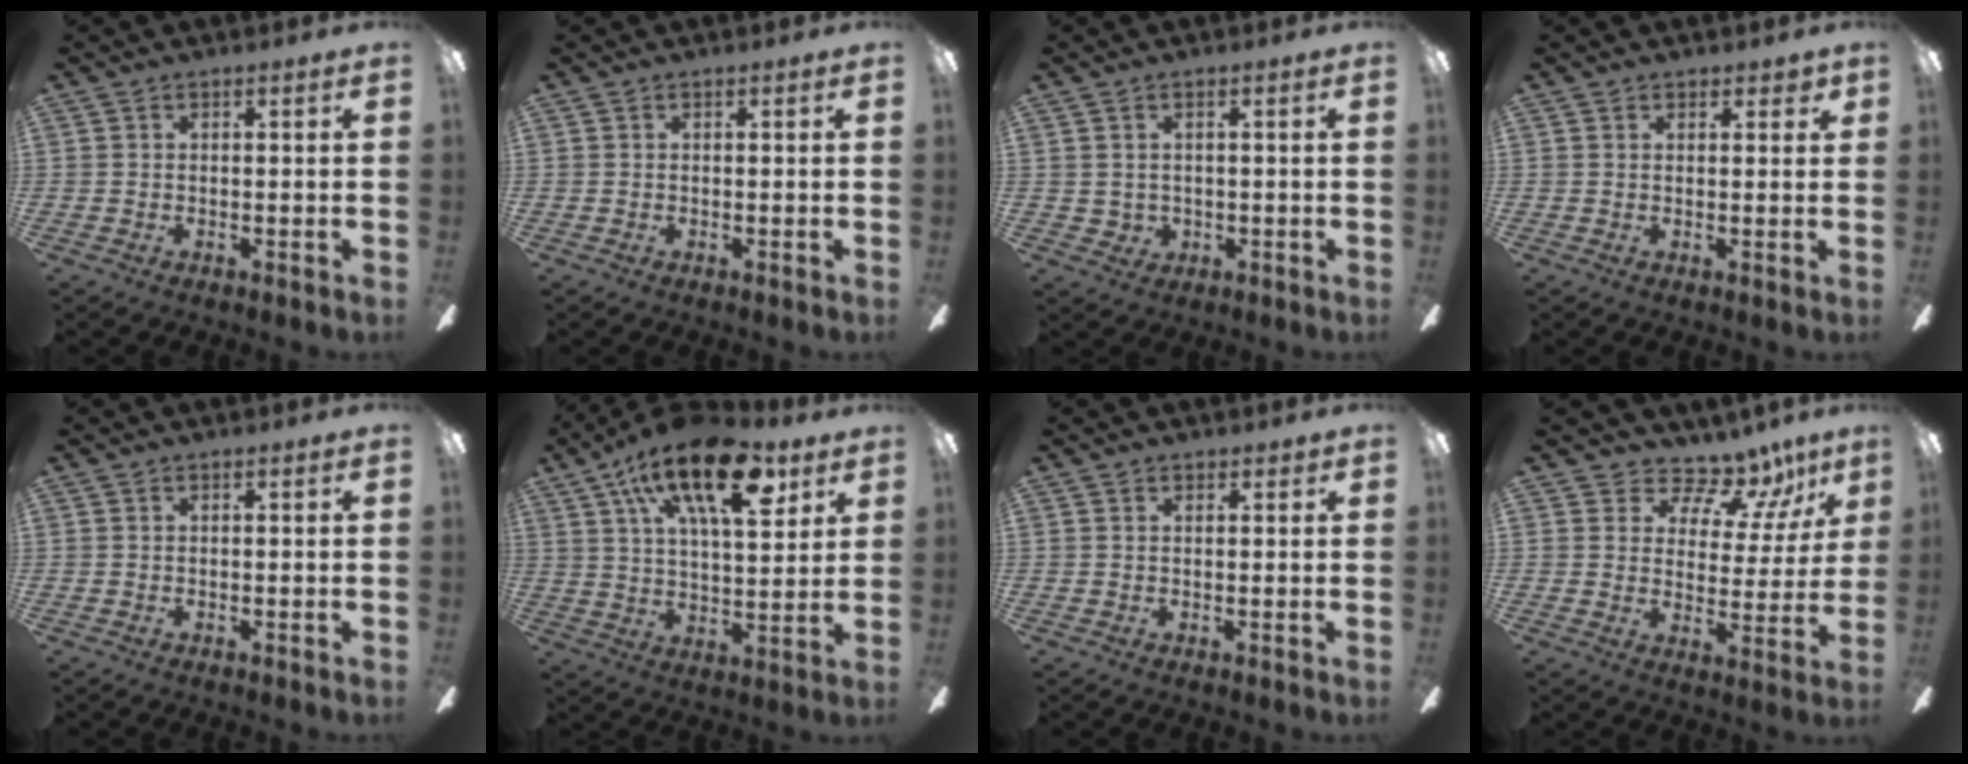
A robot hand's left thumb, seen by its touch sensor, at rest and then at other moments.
{"total": 0.0}
{"total": 3.0, "force": [0.0, 2.9, 0.9], "torque": [-0.030, -0.002, -0.002]}
{"total": 1.3, "force": [0.7, 0.7, 0.9], "torque": [-0.002, -0.002, 0.008]}
{"total": 0.0}
{"total": 21.8, "force": [11.0, 9.4, 16.3], "torque": [-0.251, -0.037, 0.177]}
{"total": 0.0}
{"total": 10.7, "force": [8.5, 4.9, 4.2], "torque": [-0.072, -0.060, 0.156]}